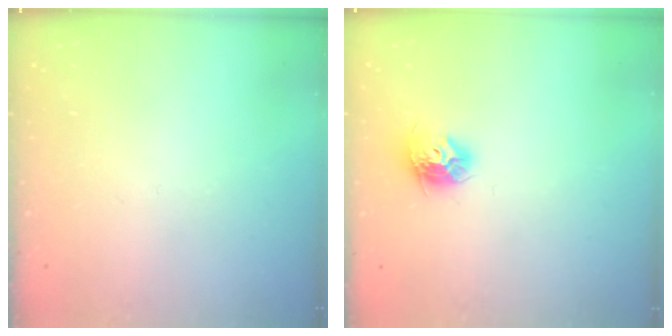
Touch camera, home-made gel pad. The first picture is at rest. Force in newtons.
{"total": 9.9, "press": 9.8, "slide": 0.5}